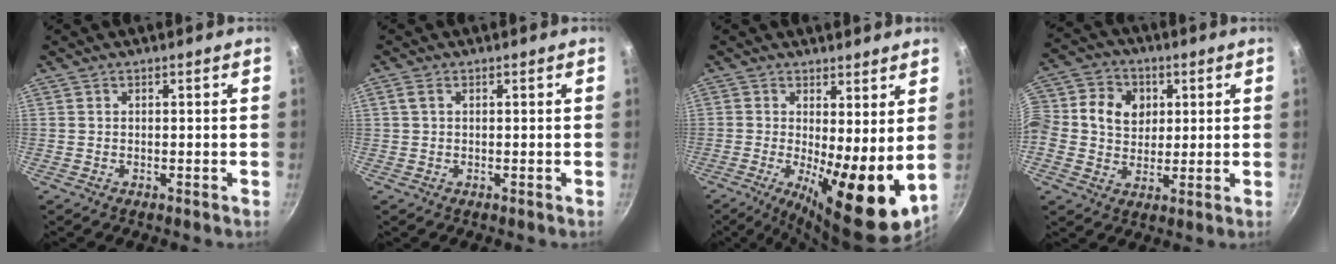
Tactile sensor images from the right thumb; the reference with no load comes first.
{"total": 1.4, "force": [0.4, 0.9, 1.0], "torque": [-0.021, 0.005, 0.008]}
{"total": 14.0, "force": [-0.1, 4.6, 13.2], "torque": [-0.187, -0.024, 0.002]}
{"total": 16.3, "force": [2.8, 13.8, 8.3], "torque": [-0.170, 0.027, 0.037]}